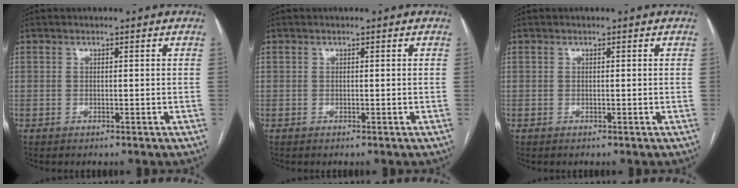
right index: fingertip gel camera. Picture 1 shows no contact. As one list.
[{"total": 0.0}, {"total": 0.0}]